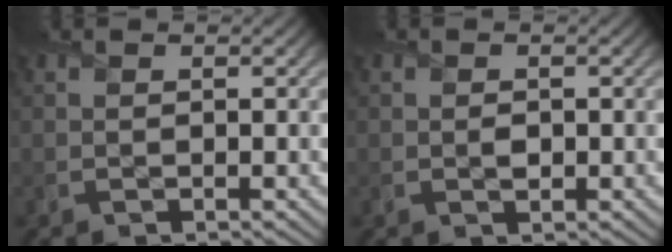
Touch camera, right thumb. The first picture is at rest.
{"total": 0.9, "force": [-0.1, 0.7, 0.5], "torque": [-0.004, -0.005, -0.001]}